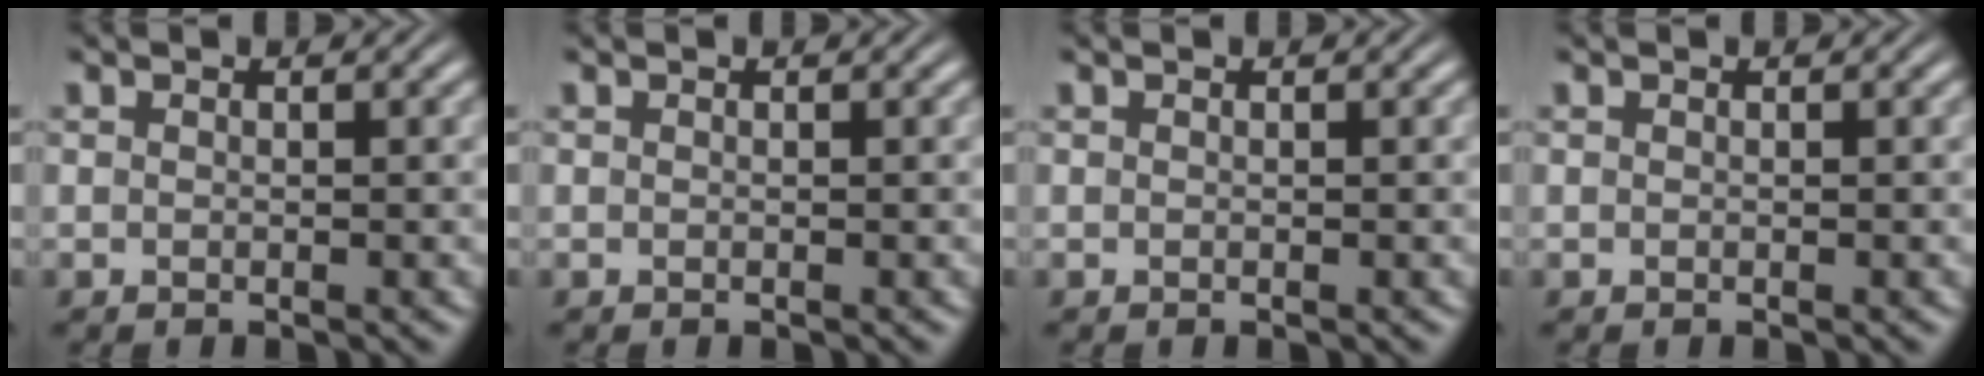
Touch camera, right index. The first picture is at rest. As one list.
[{"total": 0.0}, {"total": 0.0}, {"total": 0.0}]